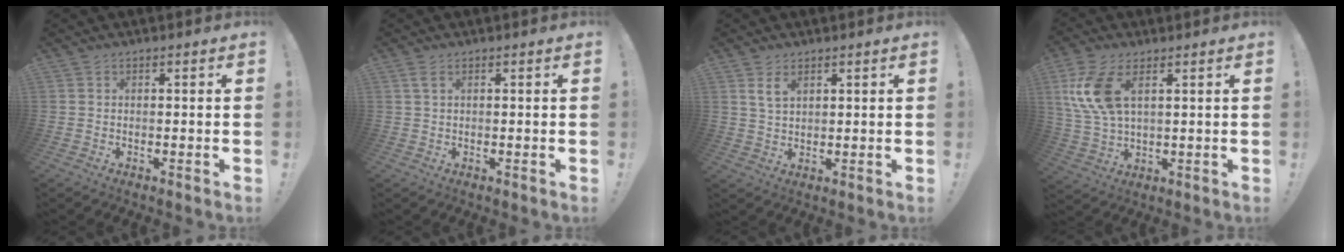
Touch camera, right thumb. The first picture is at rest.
{"total": 1.7, "force": [0.7, 0.5, 1.5], "torque": [-0.024, -0.001, 0.011]}
{"total": 4.6, "force": [2.6, 2.5, 2.9], "torque": [-0.047, -0.008, 0.048]}
{"total": 12.2, "force": [4.3, 6.1, 9.6], "torque": [-0.193, -0.015, 0.080]}